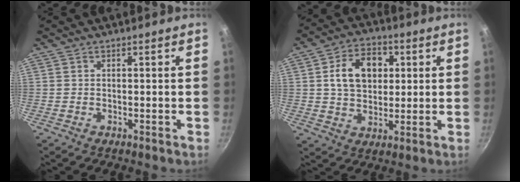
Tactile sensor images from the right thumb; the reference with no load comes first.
{"total": 11.8, "force": [2.5, 8.6, 7.7], "torque": [-0.099, 0.007, 0.036]}